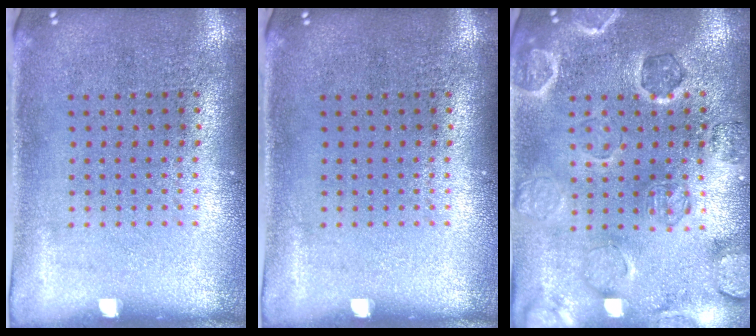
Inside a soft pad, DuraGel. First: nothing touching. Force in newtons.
{"total": 0.0}
{"total": 1.1, "press": 1.0, "slide": 0.2}